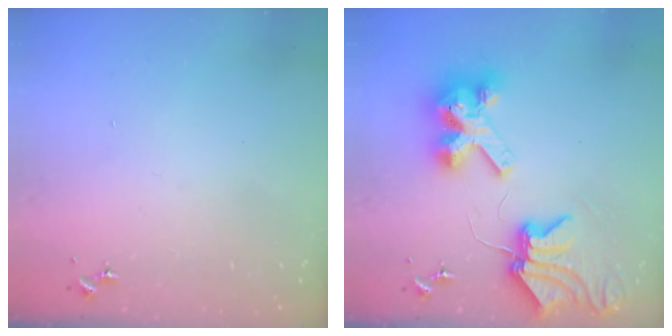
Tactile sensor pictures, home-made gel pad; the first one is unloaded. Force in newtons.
{"total": 12.7, "press": 12.6, "slide": 1.6}